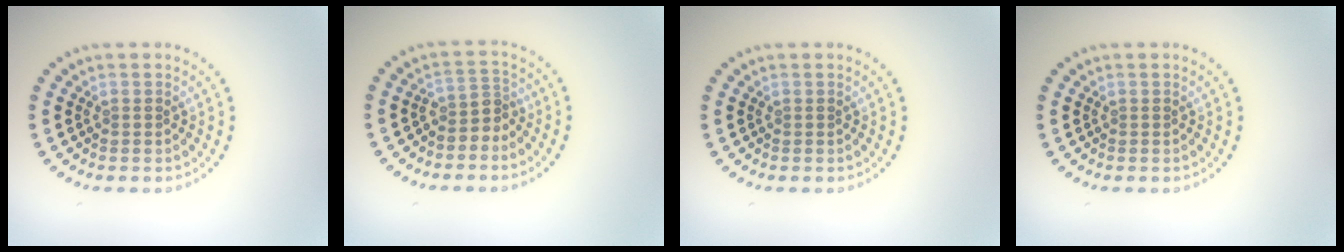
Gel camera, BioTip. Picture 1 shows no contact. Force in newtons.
{"total": 2.3, "press": 1.6, "slide": 1.6}
{"total": 0.0}
{"total": 0.0}